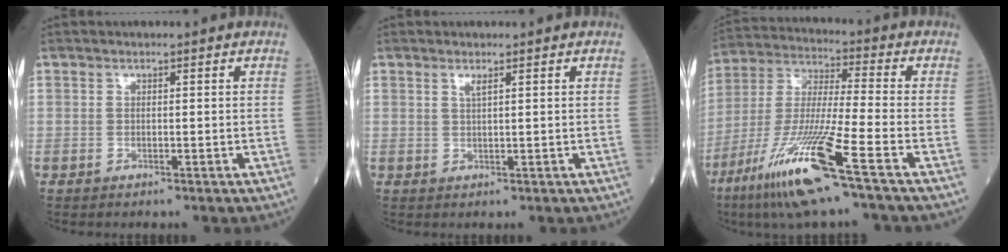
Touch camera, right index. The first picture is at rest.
{"total": 1.1, "force": [0.6, -0.1, 0.9], "torque": [-0.021, -0.004, 0.012]}
{"total": 16.0, "force": [-8.9, -0.7, 13.3], "torque": [-0.288, -0.044, -0.172]}